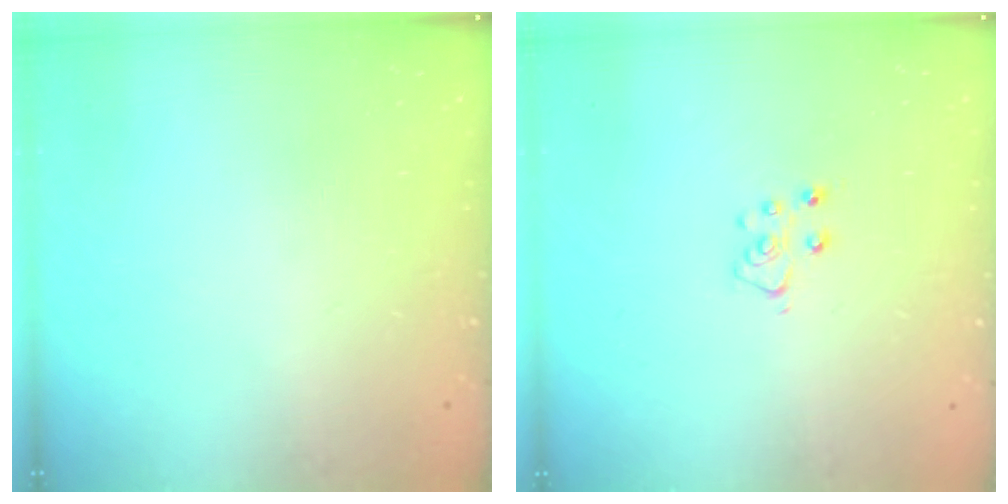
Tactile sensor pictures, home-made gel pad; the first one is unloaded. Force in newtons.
{"total": 5.7, "press": 5.7, "slide": 0.5}